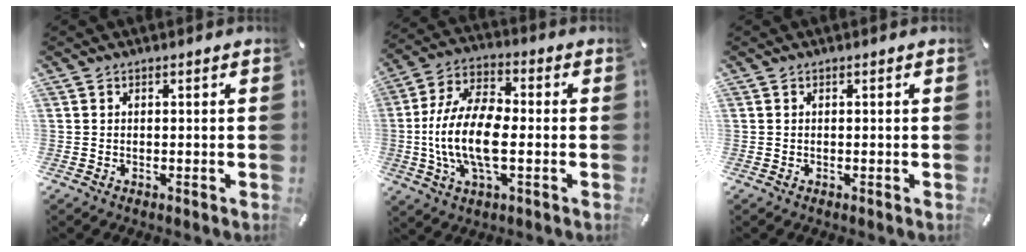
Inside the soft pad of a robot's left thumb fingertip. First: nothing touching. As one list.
[{"total": 14.9, "force": [-2.4, 7.8, 12.4], "torque": [-0.261, 0.002, -0.042]}, {"total": 0.0}]